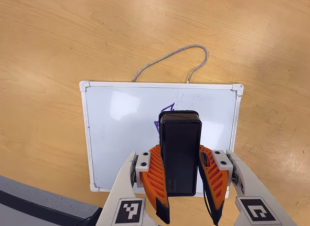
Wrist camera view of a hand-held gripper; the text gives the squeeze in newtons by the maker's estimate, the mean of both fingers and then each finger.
{"total": 7.9, "left": 6.7, "right": 9.2}